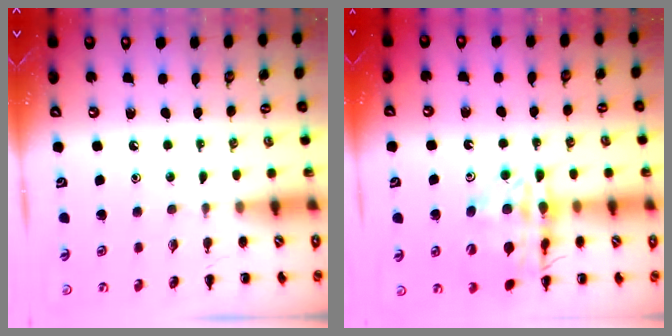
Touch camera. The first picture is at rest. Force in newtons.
{"total": 17.3, "press": 17.1, "slide": 2.6}